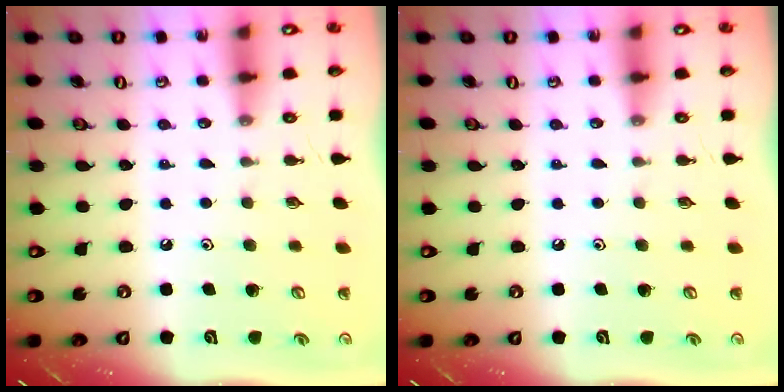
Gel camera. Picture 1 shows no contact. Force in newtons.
{"total": 0.0}